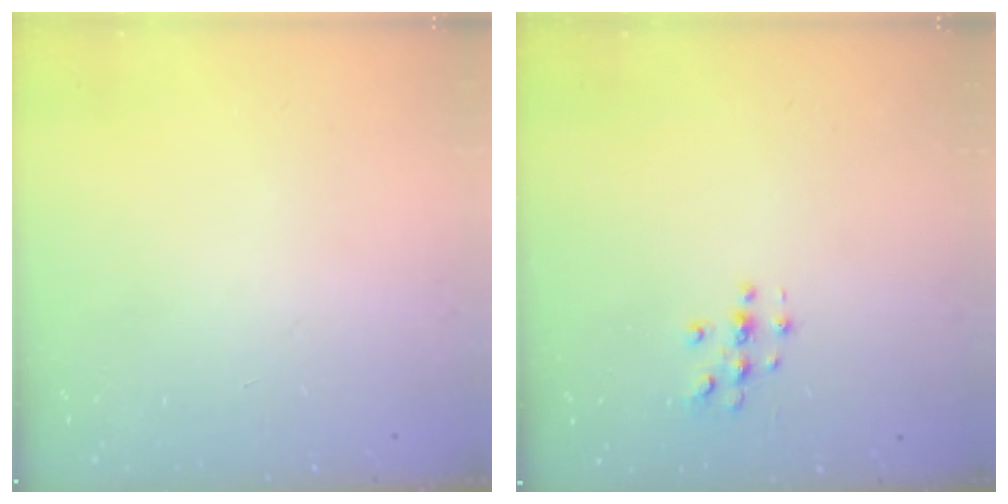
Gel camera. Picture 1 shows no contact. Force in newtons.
{"total": 3.4, "press": 3.4, "slide": 0.4}